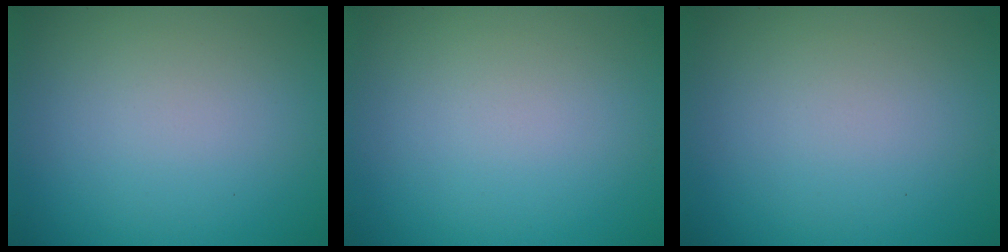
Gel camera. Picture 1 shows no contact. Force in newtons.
{"total": 0.0}
{"total": 0.0}